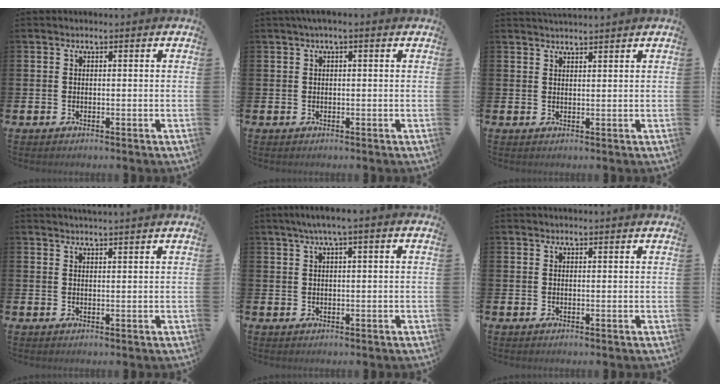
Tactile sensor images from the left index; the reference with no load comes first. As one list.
[{"total": 0.9, "force": [0.3, 0.1, 0.8], "torque": [-0.016, 0.003, 0.005]}, {"total": 2.0, "force": [2.0, 0.0, 0.1], "torque": [0.001, -0.010, 0.036]}, {"total": 2.2, "force": [2.2, -0.3, -0.1], "torque": [0.004, -0.012, 0.039]}, {"total": 2.6, "force": [1.6, -0.2, 2.0], "torque": [-0.039, 0.001, 0.028]}, {"total": 1.0, "force": [1.0, -0.1, 0.0], "torque": [0.013, -0.007, 0.016]}]